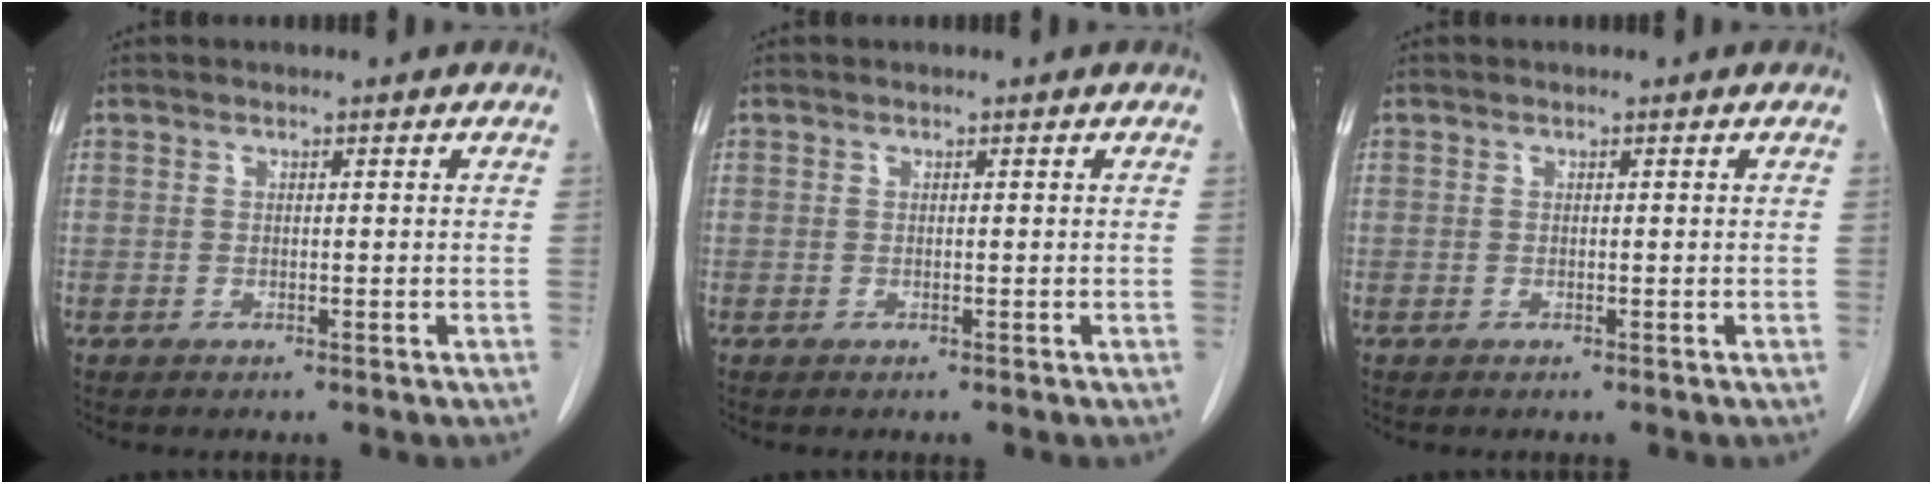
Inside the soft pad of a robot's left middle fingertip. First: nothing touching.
{"total": 0.0}
{"total": 0.0}